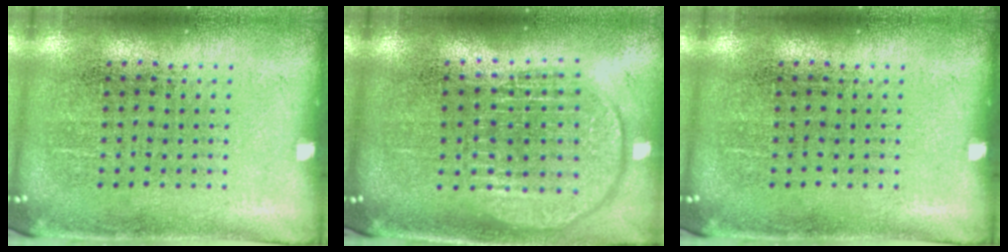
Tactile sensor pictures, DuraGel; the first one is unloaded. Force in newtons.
{"total": 1.8, "press": 1.5, "slide": 1.0}
{"total": 0.0}